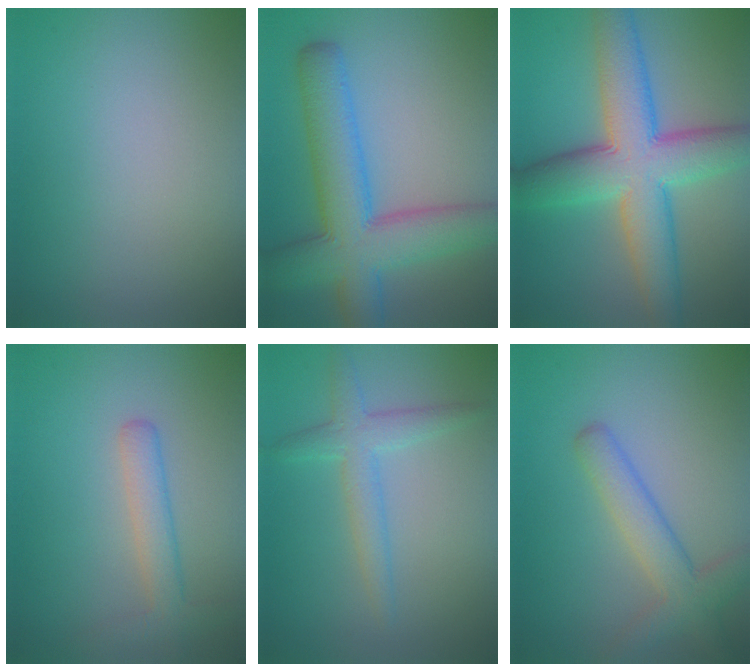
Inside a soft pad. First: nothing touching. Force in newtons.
{"total": 9.0, "press": 9.0, "slide": 0.3}
{"total": 9.9, "press": 9.9, "slide": 0.4}
{"total": 2.3, "press": 2.3, "slide": 0.1}
{"total": 3.0, "press": 3.0, "slide": 0.1}
{"total": 4.2, "press": 4.2, "slide": 0.2}